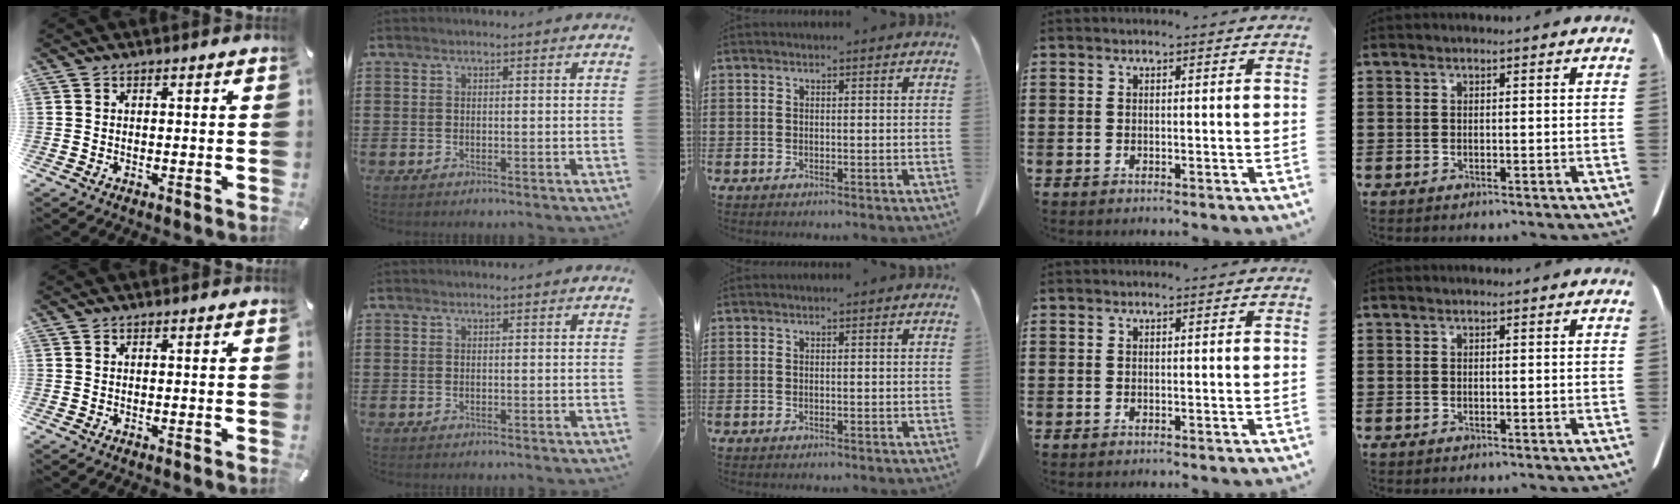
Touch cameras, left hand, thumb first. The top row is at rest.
{}